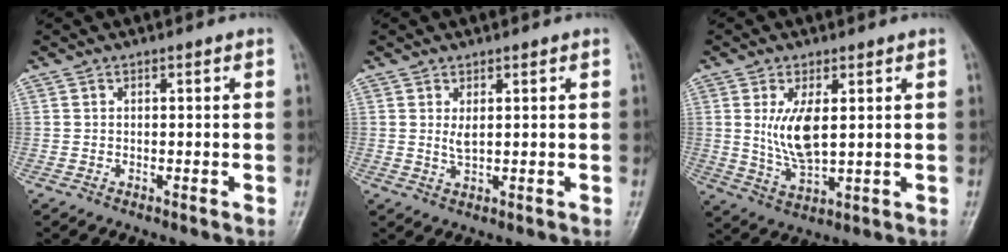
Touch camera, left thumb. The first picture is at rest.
{"total": 2.4, "force": [1.1, 0.9, 1.9], "torque": [-0.034, -0.012, 0.024]}
{"total": 7.6, "force": [1.7, 3.4, 6.6], "torque": [-0.123, -0.021, 0.043]}